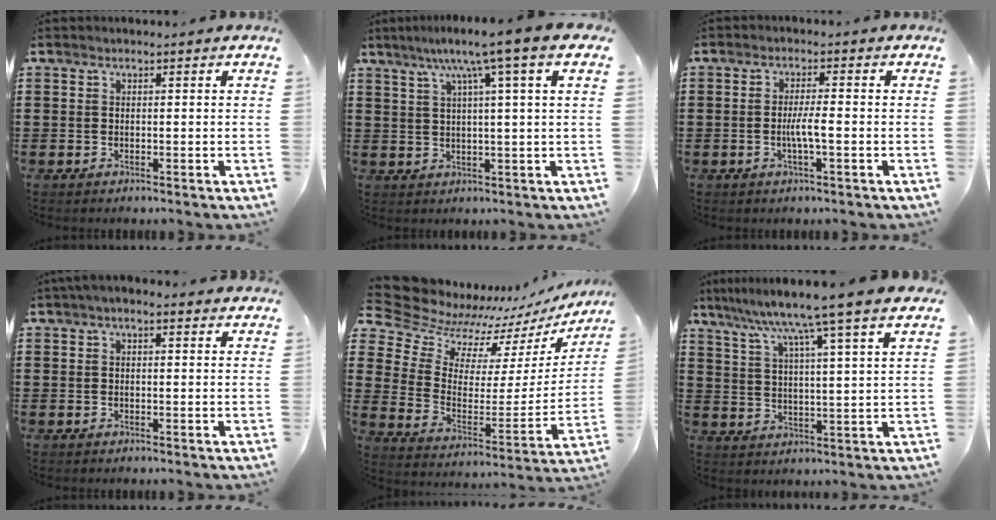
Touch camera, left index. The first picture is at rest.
{"total": 7.9, "force": [3.9, -0.6, 6.8], "torque": [-0.136, -0.006, 0.058]}
{"total": 3.4, "force": [-0.9, 0.4, 3.3], "torque": [-0.065, -0.002, -0.019]}
{"total": 2.0, "force": [1.4, 0.6, 1.3], "torque": [-0.028, 0.005, 0.026]}
{"total": 8.4, "force": [8.0, 2.6, 0.0], "torque": [-0.058, -0.078, 0.139]}
{"total": 8.1, "force": [6.8, -1.5, 4.1], "torque": [-0.108, -0.044, 0.105]}